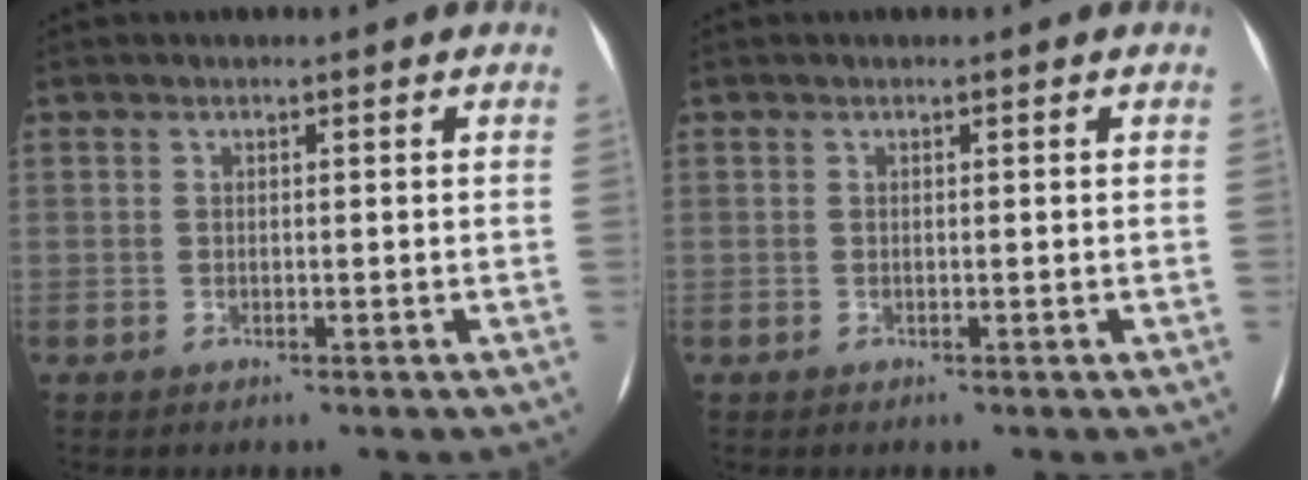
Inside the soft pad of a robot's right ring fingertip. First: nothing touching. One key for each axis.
{"total": 0.0}